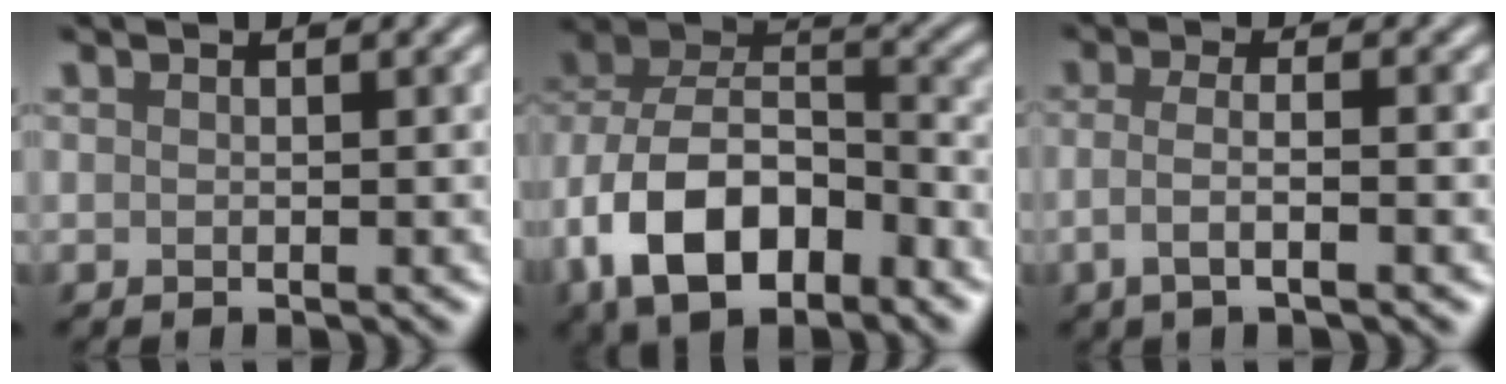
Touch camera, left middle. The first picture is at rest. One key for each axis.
{"total": 11.9, "fx": -4.7, "fy": 7.1, "fz": 8.3, "tx": -0.150, "ty": 0.004, "tz": -0.090}
{"total": 3.4, "fx": -0.9, "fy": 1.1, "fz": 3.1, "tx": -0.053, "ty": -0.004, "tz": -0.027}